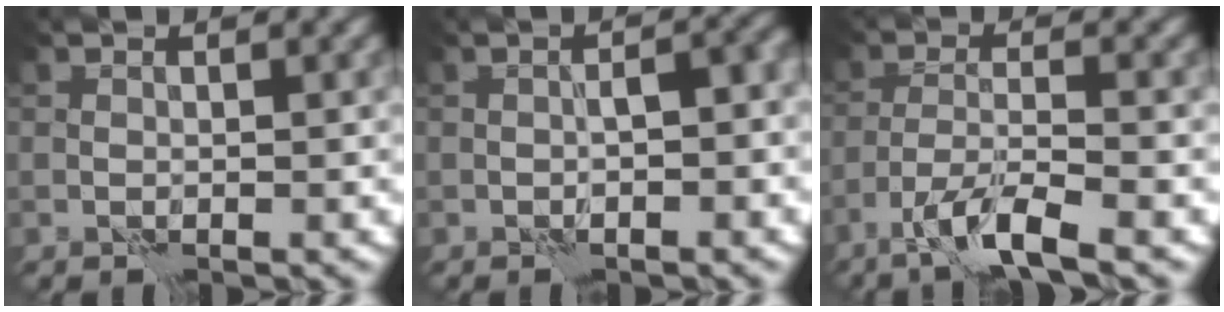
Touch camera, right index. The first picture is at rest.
{"total": 2.4, "force": [-0.7, 0.7, 2.2], "torque": [-0.032, 0.008, -0.007]}
{"total": 5.0, "force": [-3.4, 0.7, 3.6], "torque": [-0.068, -0.003, -0.069]}